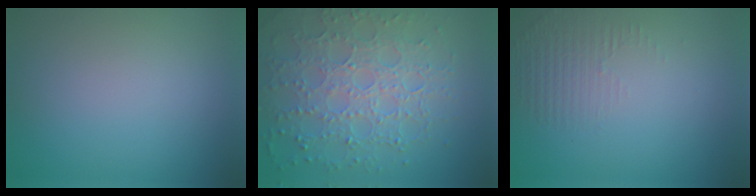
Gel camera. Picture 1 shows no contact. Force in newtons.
{"total": 7.8, "press": 5.7, "slide": 5.2}
{"total": 1.4, "press": 0.3, "slide": 1.4}